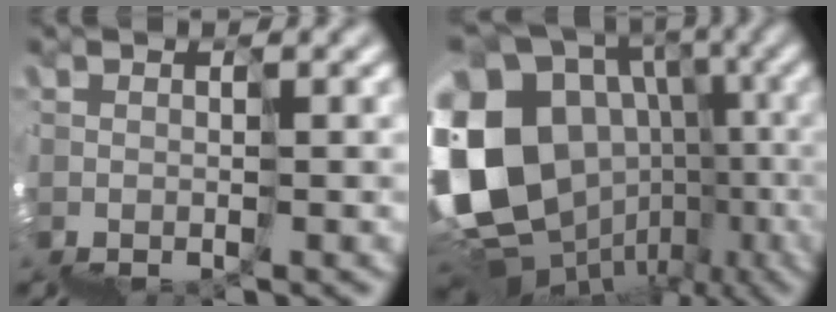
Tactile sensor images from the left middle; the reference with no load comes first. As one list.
[{"total": 17.0, "force": [0.3, 14.3, 9.2], "torque": [-0.194, -0.001, 0.028]}]